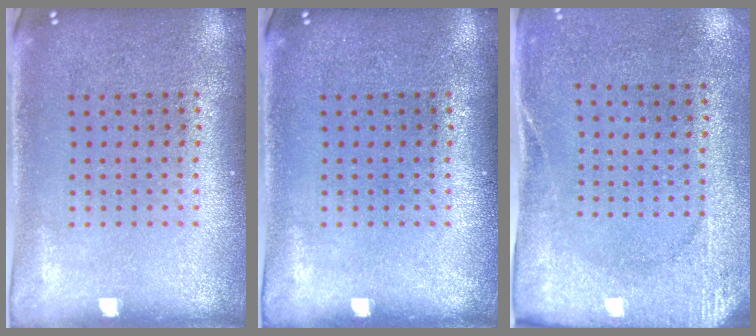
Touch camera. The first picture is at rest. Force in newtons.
{"total": 0.0}
{"total": 2.6, "press": 2.1, "slide": 1.6}